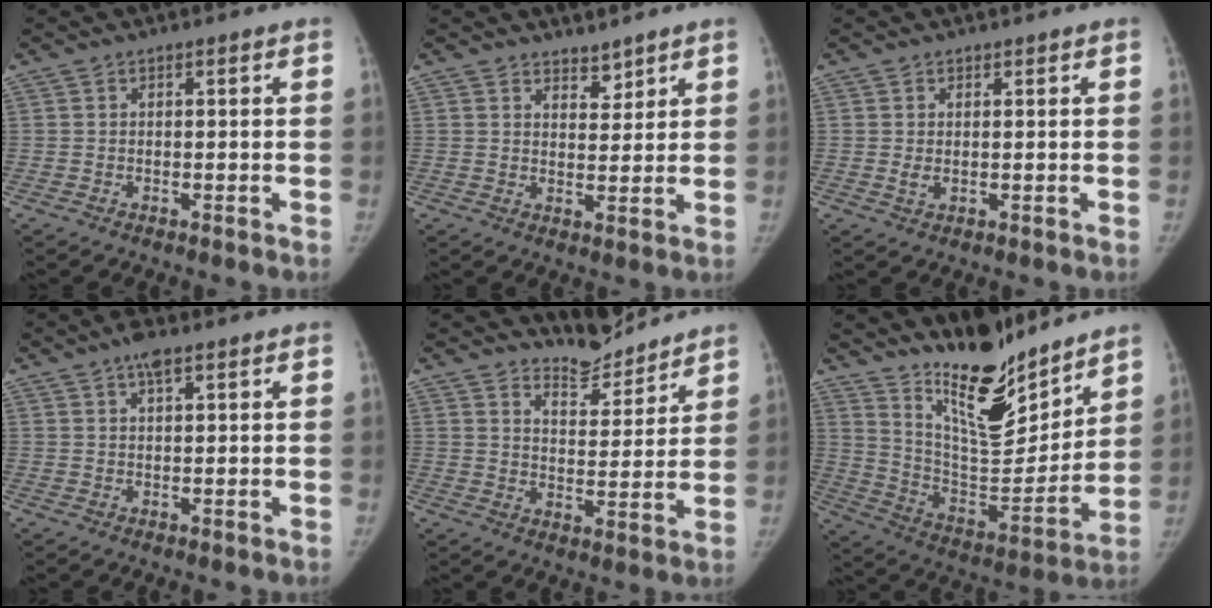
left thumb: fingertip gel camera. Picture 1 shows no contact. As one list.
[{"total": 3.4, "force": [3.0, 1.4, 0.6], "torque": [0.012, -0.027, 0.048]}, {"total": 1.1, "force": [0.4, 0.8, 0.7], "torque": [-0.009, -0.008, 0.010]}, {"total": 3.0, "force": [2.0, 1.0, 2.1], "torque": [-0.032, -0.001, 0.030]}, {"total": 7.8, "force": [7.6, 1.7, 0.2], "torque": [0.022, -0.068, 0.129]}, {"total": 18.9, "force": [15.3, 5.9, 9.4], "torque": [-0.101, -0.122, 0.262]}]